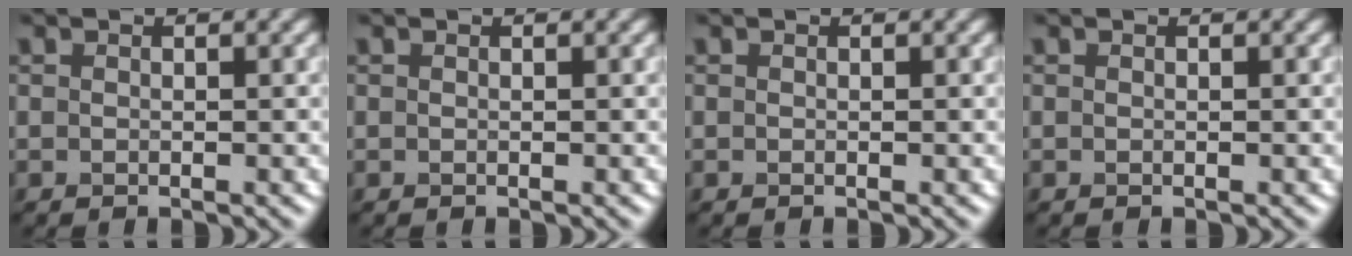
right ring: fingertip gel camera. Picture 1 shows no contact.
{"total": 0.0}
{"total": 0.0}
{"total": 0.0}